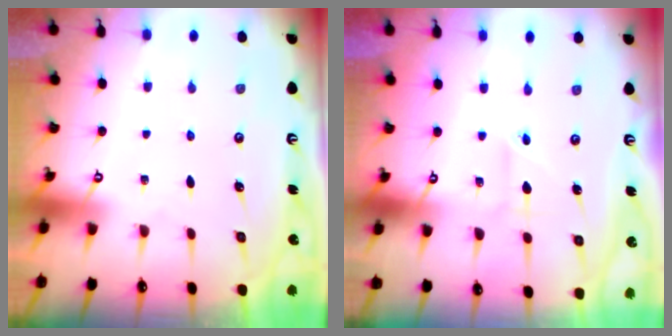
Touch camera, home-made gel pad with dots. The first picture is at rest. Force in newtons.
{"total": 2.0, "press": 1.9, "slide": 0.5}